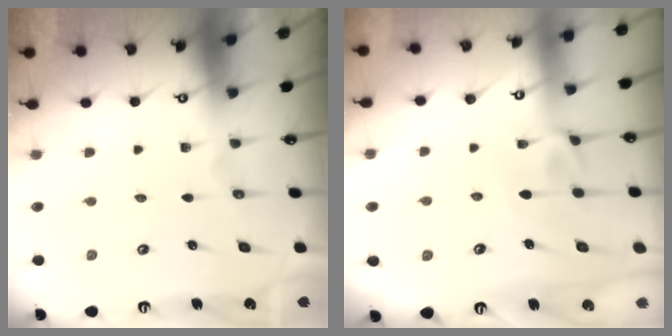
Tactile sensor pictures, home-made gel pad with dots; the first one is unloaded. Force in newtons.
{"total": 1.8, "press": 1.6, "slide": 0.8}